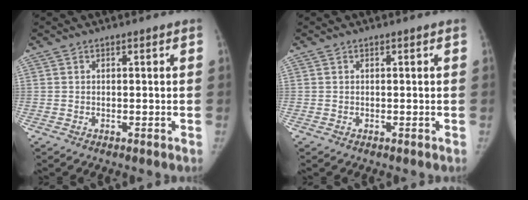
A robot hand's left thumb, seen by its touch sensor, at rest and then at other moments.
{"total": 0.0}